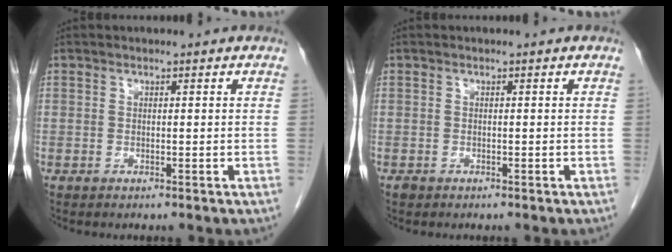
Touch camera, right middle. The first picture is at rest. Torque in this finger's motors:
{"motor_torque": [-0.18, 0.21, -0.03, 0.00]}